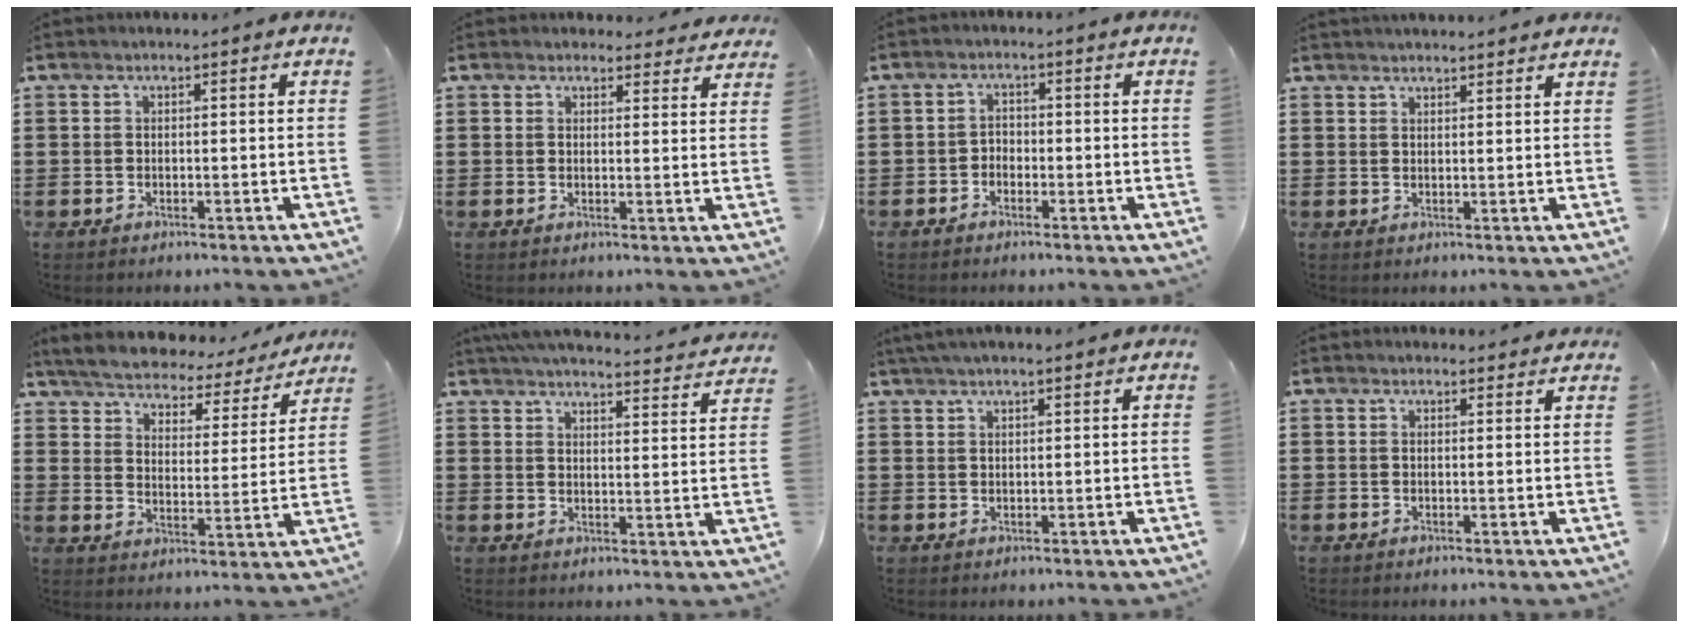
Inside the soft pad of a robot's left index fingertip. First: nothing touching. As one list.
[{"total": 2.6, "force": [2.5, 0.8, 0.3], "torque": [-0.005, -0.008, 0.045]}, {"total": 1.7, "force": [-1.5, 0.9, 0.1], "torque": [-0.009, 0.003, -0.032]}, {"total": 1.9, "force": [1.9, 0.0, -0.1], "torque": [-0.004, -0.001, 0.038]}, {"total": 4.3, "force": [4.2, 0.5, 0.6], "torque": [-0.039, -0.033, 0.066]}, {"total": 4.6, "force": [4.6, 0.0, 0.8], "torque": [-0.035, -0.028, 0.080]}, {"total": 2.4, "force": [1.9, 0.3, 1.4], "torque": [-0.030, 0.004, 0.036]}, {"total": 1.1, "force": [1.0, 0.4, 0.0], "torque": [-0.003, 0.003, 0.021]}]